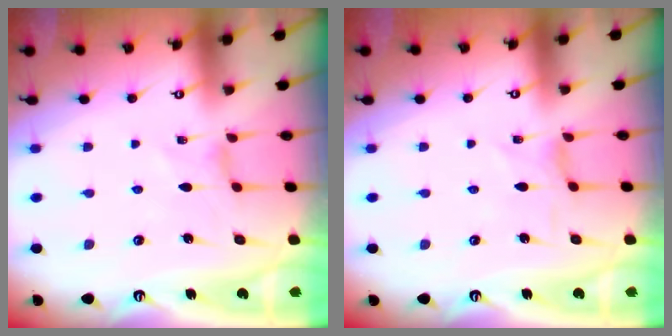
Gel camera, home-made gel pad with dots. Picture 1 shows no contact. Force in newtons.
{"total": 1.2, "press": 1.1, "slide": 0.2}